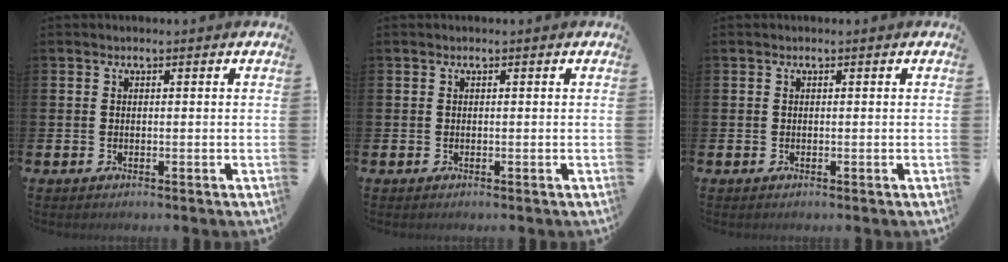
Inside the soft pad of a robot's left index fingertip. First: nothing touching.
{"total": 0.0}
{"total": 0.0}